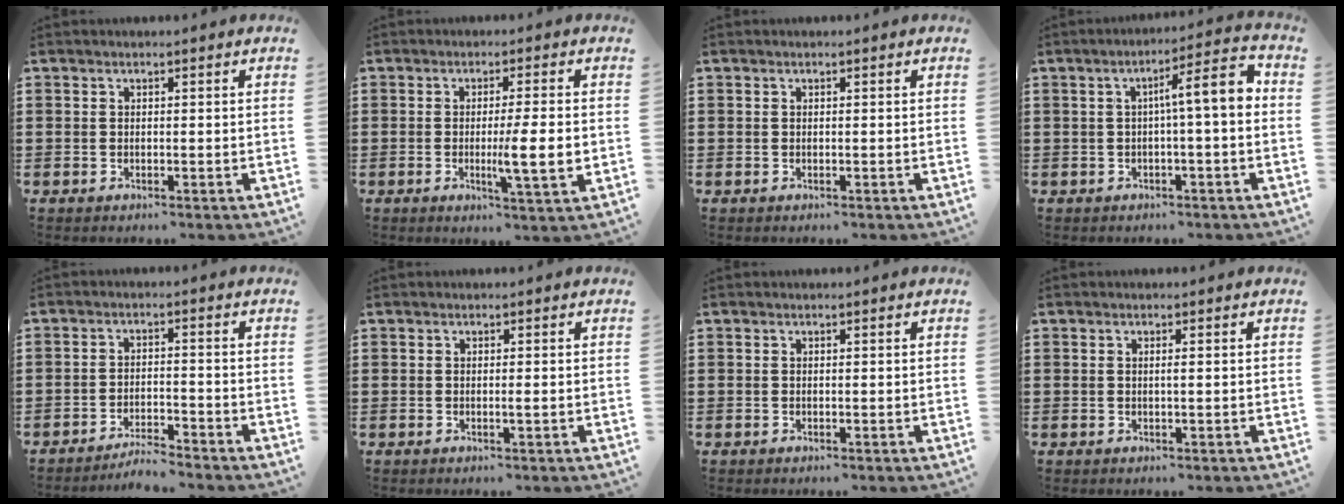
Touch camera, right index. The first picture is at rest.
{"total": 6.8, "force": [-0.8, 0.5, 6.7], "torque": [-0.112, -0.010, -0.014]}
{"total": 0.0}
{"total": 6.8, "force": [0.2, 0.8, 6.7], "torque": [-0.112, -0.002, -0.007]}
{"total": 3.4, "force": [-3.4, 0.0, 0.5], "torque": [-0.013, 0.002, -0.071]}
{"total": 0.7, "force": [-0.1, 0.0, 0.6], "torque": [-0.011, -0.004, -0.002]}
{"total": 0.0}
{"total": 0.6, "force": [0.0, 0.0, 0.6], "torque": [-0.012, -0.002, 0.001]}